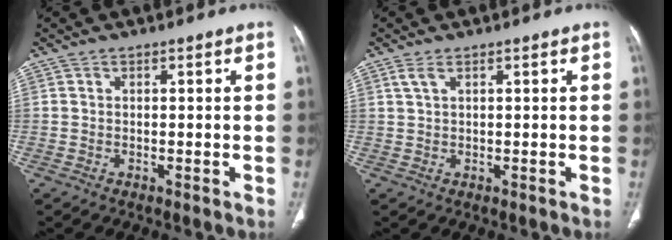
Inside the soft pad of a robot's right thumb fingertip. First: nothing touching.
{"total": 1.6, "force": [0.9, 0.6, 1.2], "torque": [-0.033, 0.008, 0.025]}